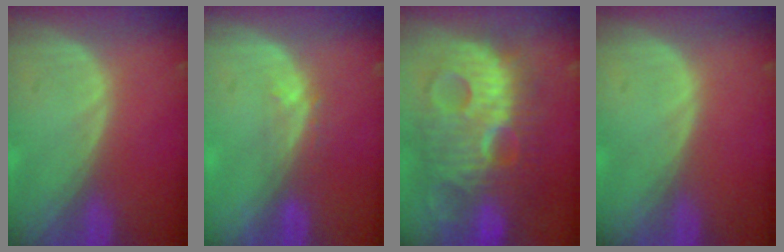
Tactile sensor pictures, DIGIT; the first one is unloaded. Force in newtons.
{"total": 2.8, "press": 2.1, "slide": 1.7}
{"total": 13.3, "press": 13.2, "slide": 1.3}
{"total": 0.0}